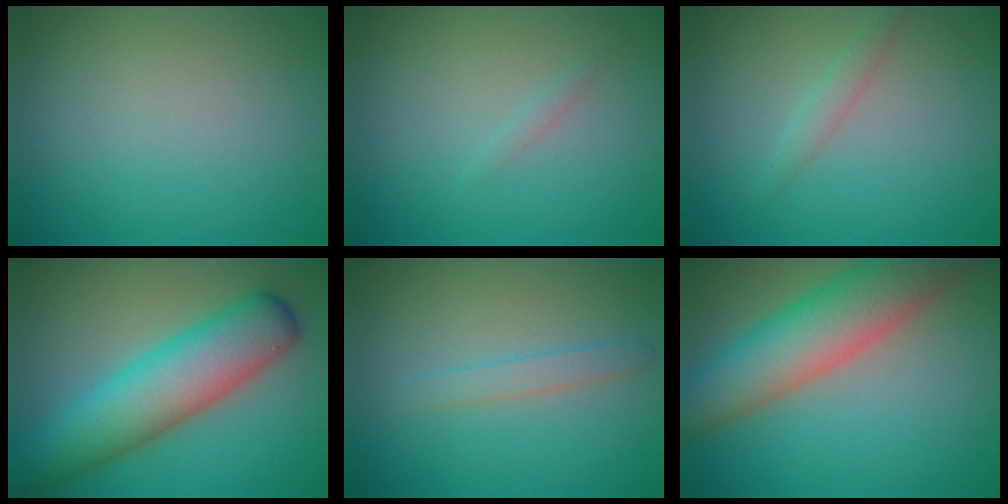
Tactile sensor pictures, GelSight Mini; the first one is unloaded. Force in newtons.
{"total": 0.6, "press": 0.6, "slide": 0.0}
{"total": 1.3, "press": 1.3, "slide": 0.0}
{"total": 8.5, "press": 8.5, "slide": 0.2}
{"total": 1.5, "press": 1.4, "slide": 0.1}
{"total": 8.7, "press": 8.6, "slide": 0.5}